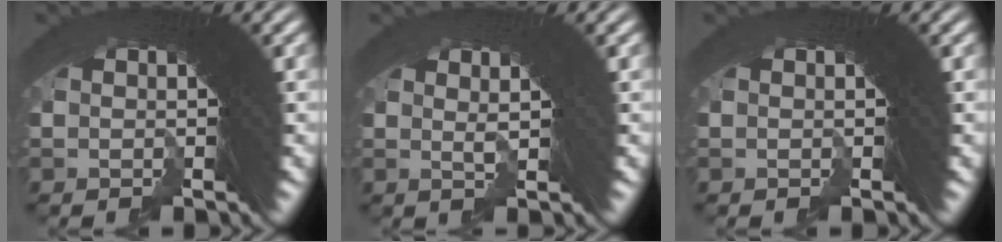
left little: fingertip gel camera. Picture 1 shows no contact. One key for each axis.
{"total": 2.3, "fx": 1.1, "fy": 0.6, "fz": 1.9, "tx": -0.022, "ty": 0.012, "tz": 0.015}
{"total": 0.0}